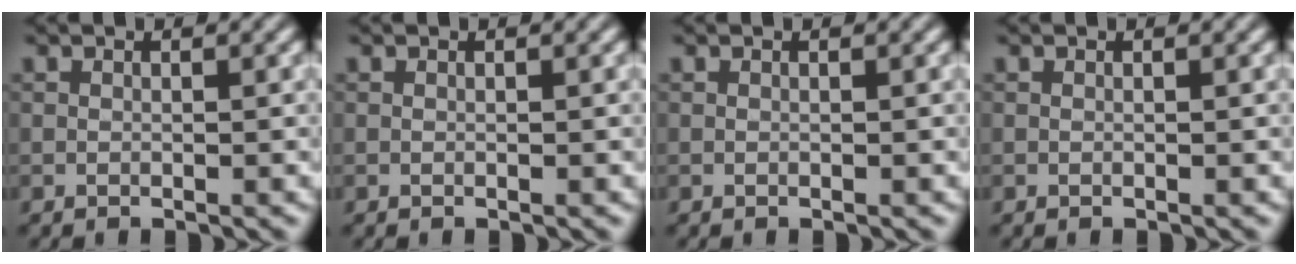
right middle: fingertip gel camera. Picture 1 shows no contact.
{"total": 0.0}
{"total": 0.0}
{"total": 0.0}